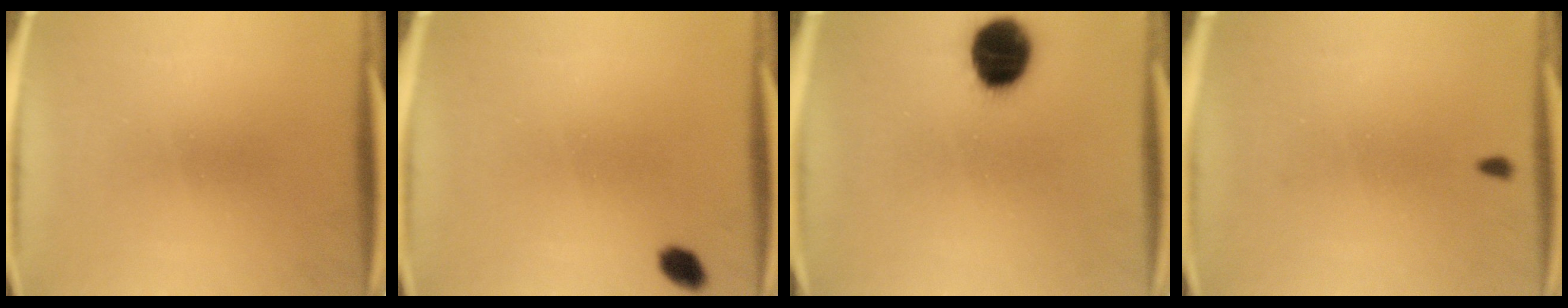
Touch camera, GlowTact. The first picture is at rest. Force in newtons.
{"total": 2.5}
{"total": 12.3}
{"total": 0.8}